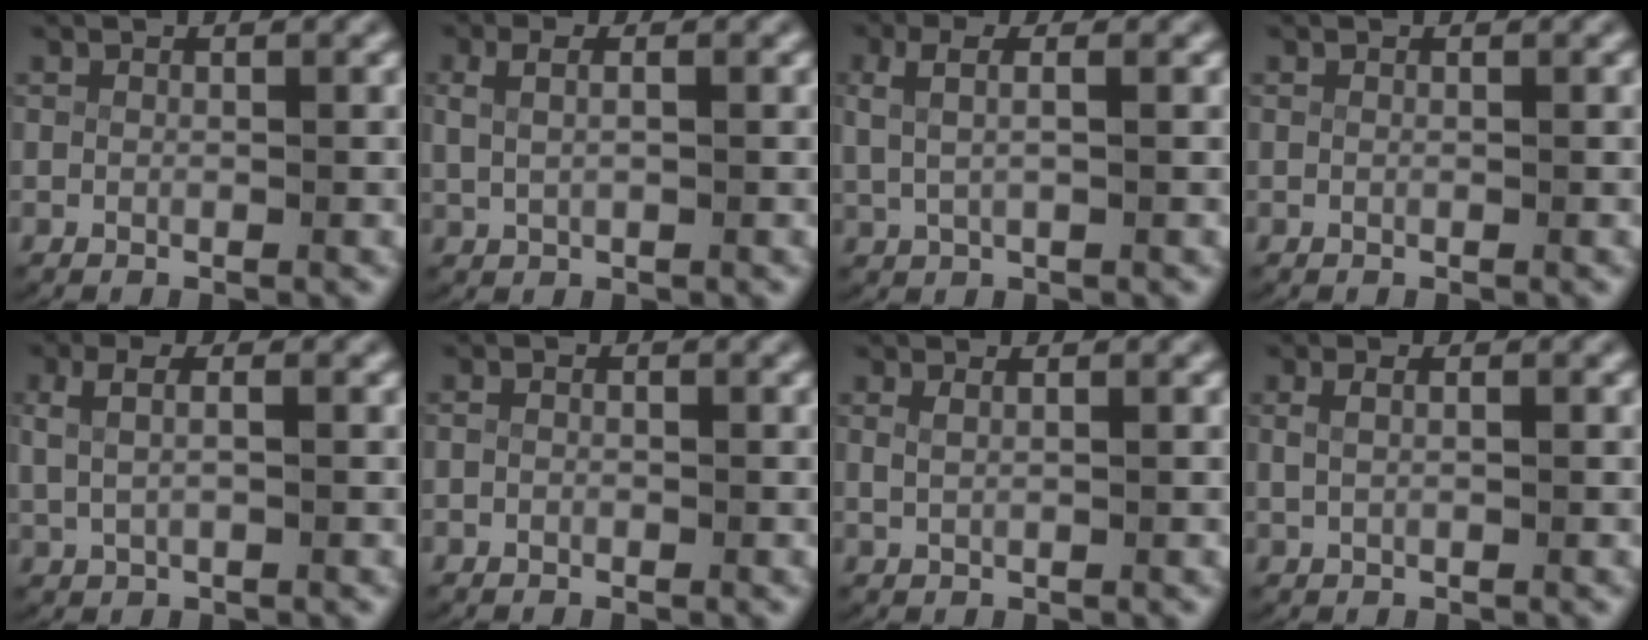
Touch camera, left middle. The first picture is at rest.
{"total": 2.4, "force": [0.5, 1.4, 1.9], "torque": [-0.044, -0.001, 0.014]}
{"total": 3.5, "force": [0.9, 1.9, 2.8], "torque": [-0.064, 0.005, 0.018]}
{"total": 0.0}
{"total": 3.4, "force": [0.8, 2.0, 2.6], "torque": [-0.059, 0.004, 0.015]}
{"total": 0.7, "force": [-0.3, 0.6, 0.3], "torque": [-0.009, -0.003, -0.007]}
{"total": 0.8, "force": [0.4, 0.1, 0.7], "torque": [-0.019, -0.005, 0.014]}
{"total": 1.3, "force": [0.2, 0.6, 1.1], "torque": [-0.031, -0.003, 0.008]}